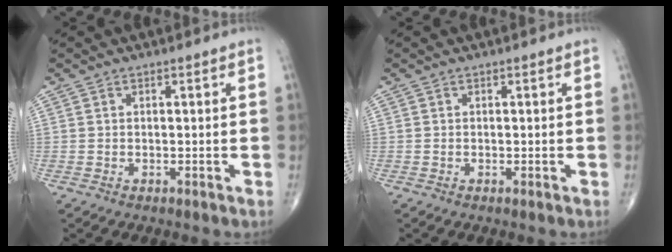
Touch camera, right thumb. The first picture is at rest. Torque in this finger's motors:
{"motor_torque": [1.94, 1.67, -0.05, -0.10, -0.02]}